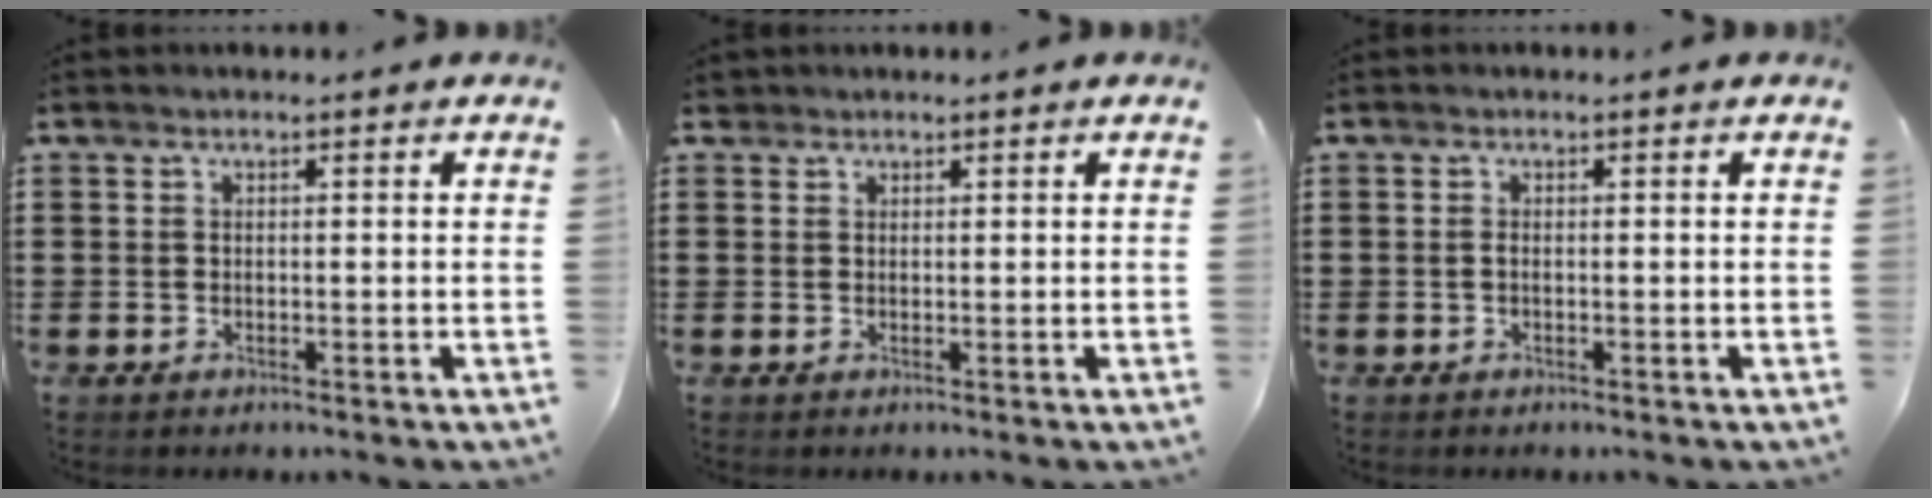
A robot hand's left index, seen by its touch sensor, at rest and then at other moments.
{"total": 1.2, "force": [0.9, 0.7, 0.2], "torque": [-0.007, 0.006, 0.018]}
{"total": 0.6, "force": [-0.2, 0.2, 0.5], "torque": [-0.013, -0.004, -0.002]}